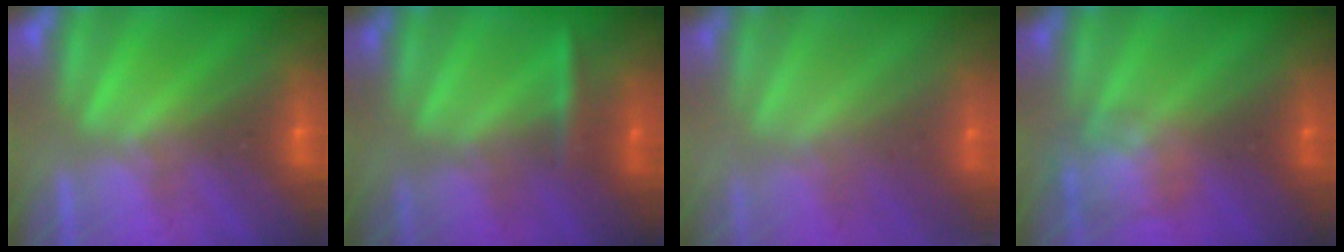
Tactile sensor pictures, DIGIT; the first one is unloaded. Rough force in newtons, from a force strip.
{"total": 2.3}
{"total": 2.3}
{"total": 2.3}